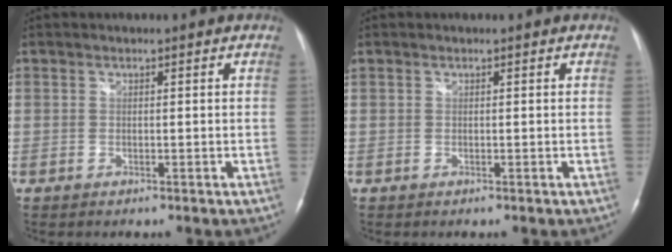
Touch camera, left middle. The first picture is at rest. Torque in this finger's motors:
{"motor_torque": [0.12, -0.10, 0.07, 0.04]}